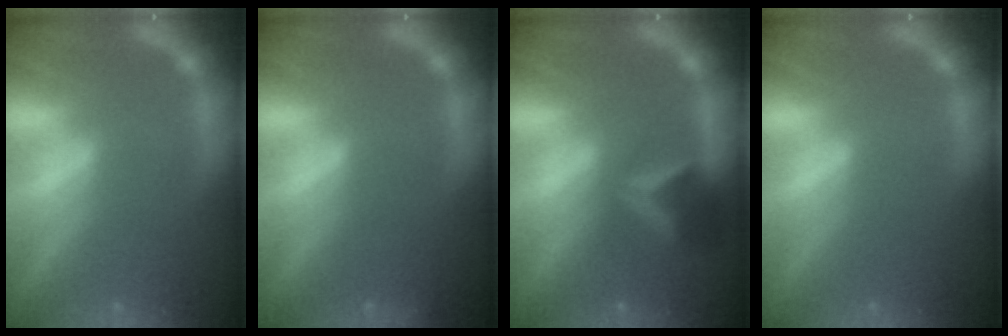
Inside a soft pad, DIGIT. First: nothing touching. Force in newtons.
{"total": 0.9}
{"total": 4.4}
{"total": 0.0}